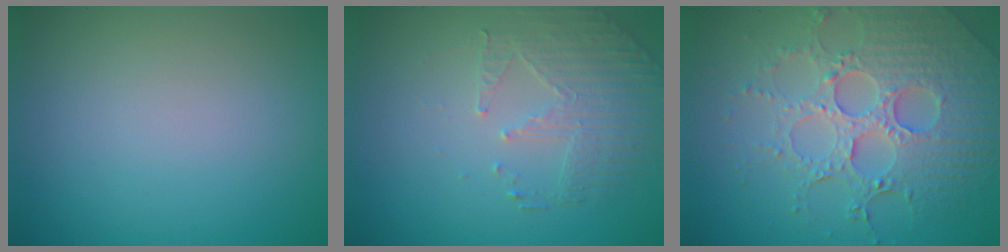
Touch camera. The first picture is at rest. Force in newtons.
{"total": 2.2, "press": 1.8, "slide": 1.2}
{"total": 6.6, "press": 5.3, "slide": 4.1}